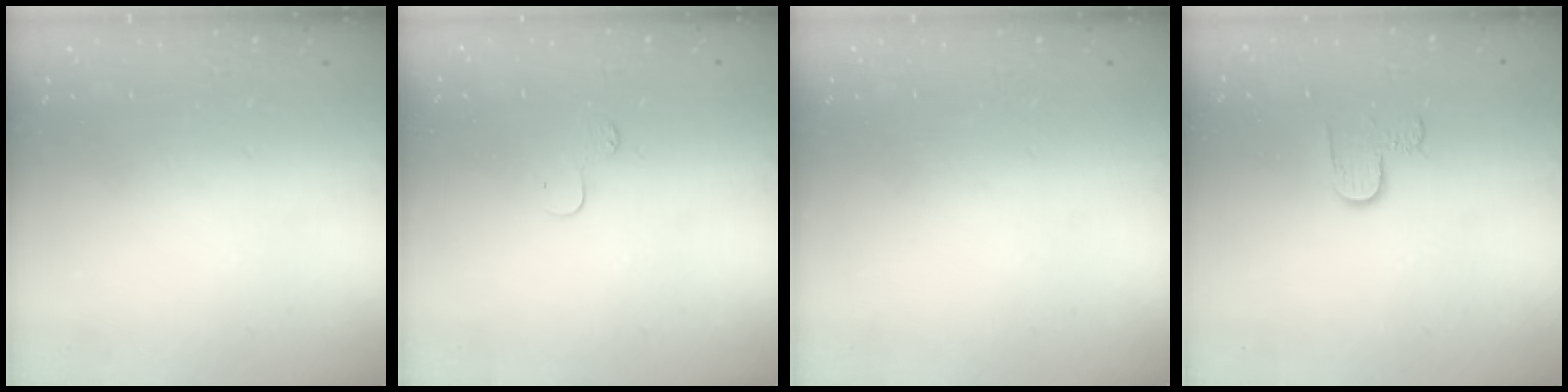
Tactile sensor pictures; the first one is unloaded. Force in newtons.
{"total": 3.3, "press": 3.3, "slide": 0.3}
{"total": 0.0}
{"total": 2.9, "press": 2.9, "slide": 0.3}